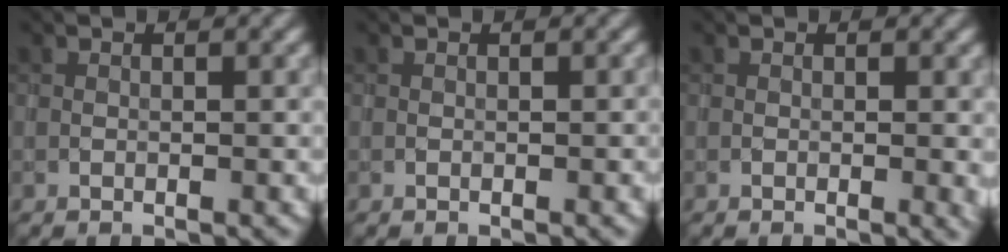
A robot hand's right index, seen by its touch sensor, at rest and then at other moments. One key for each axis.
{"total": 0.0}
{"total": 1.3, "fx": -0.2, "fy": 0.5, "fz": 1.2, "tx": -0.018, "ty": -0.004, "tz": -0.001}